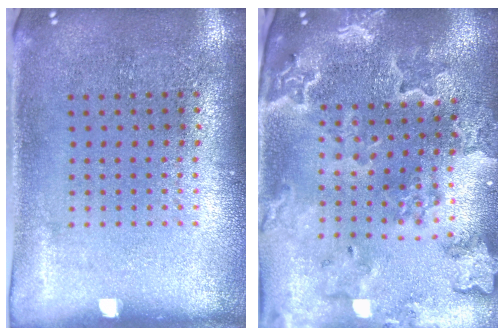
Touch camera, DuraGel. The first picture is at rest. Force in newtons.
{"total": 2.4, "press": 2.3, "slide": 0.7}